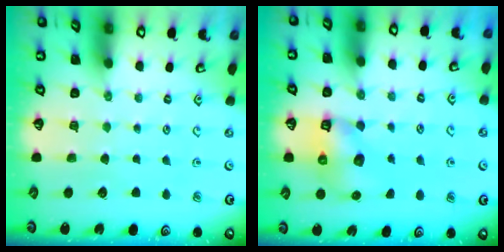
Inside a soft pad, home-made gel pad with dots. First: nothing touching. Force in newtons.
{"total": 7.4, "press": 7.4, "slide": 0.6}